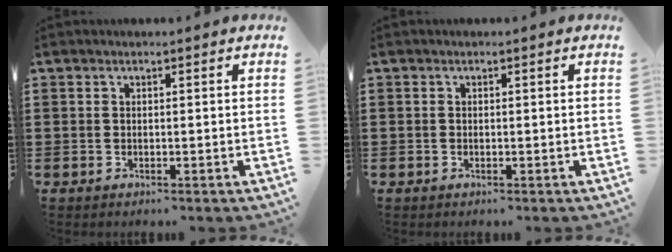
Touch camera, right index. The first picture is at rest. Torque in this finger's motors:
{"motor_torque": [-0.18, 0.15, 0.03, -0.01]}